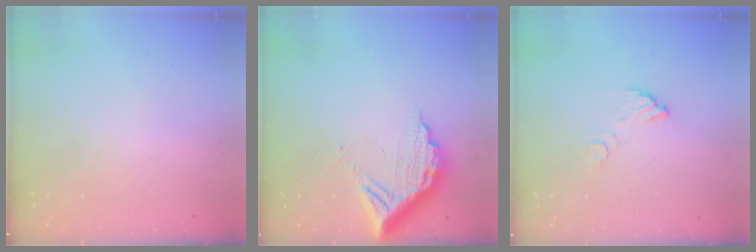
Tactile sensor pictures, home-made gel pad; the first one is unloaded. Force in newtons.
{"total": 12.0, "press": 12.0, "slide": 1.1}
{"total": 3.8, "press": 3.8, "slide": 0.2}